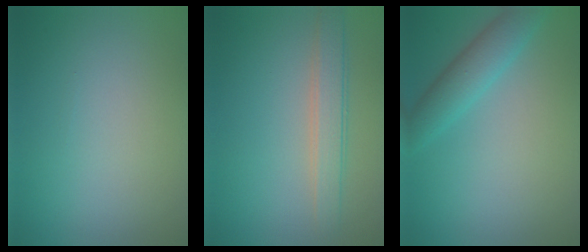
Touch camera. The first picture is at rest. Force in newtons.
{"total": 2.8, "press": 2.8, "slide": 0.3}
{"total": 3.3, "press": 3.3, "slide": 0.1}